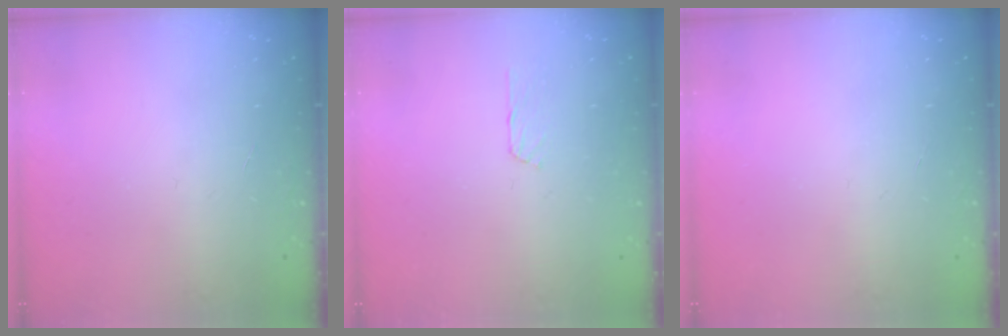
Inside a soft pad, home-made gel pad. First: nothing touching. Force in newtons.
{"total": 3.3, "press": 3.3, "slide": 0.3}
{"total": 0.0}